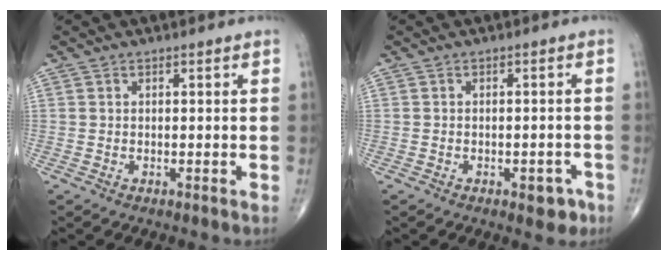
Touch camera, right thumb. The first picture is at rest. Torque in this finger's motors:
{"motor_torque": [0.68, 0.26, 0.15, -0.63, 0.12]}